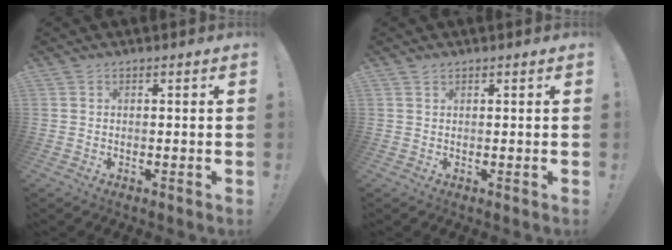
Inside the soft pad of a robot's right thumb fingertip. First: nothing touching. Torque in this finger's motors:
{"motor_torque": [-0.33, 0.41, 0.08, -0.15, 0.00]}